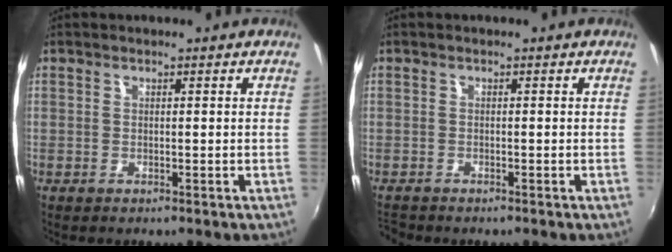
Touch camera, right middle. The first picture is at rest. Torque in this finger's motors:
{"motor_torque": [-0.23, -0.12, -0.08, -0.02]}